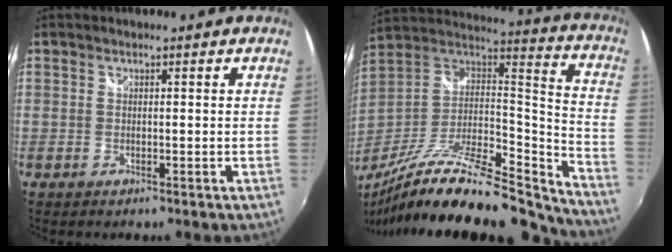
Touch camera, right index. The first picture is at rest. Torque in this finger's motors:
{"motor_torque": [-0.70, -1.44, -0.48, -0.21]}